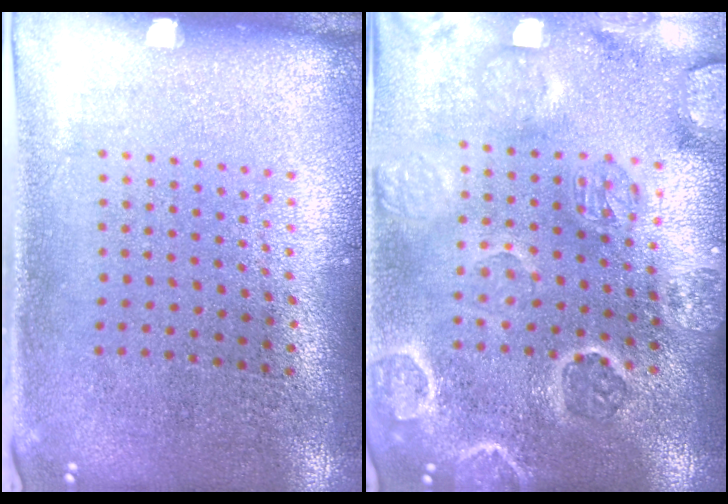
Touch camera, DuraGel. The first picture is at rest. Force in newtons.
{"total": 3.3, "press": 3.1, "slide": 0.9}